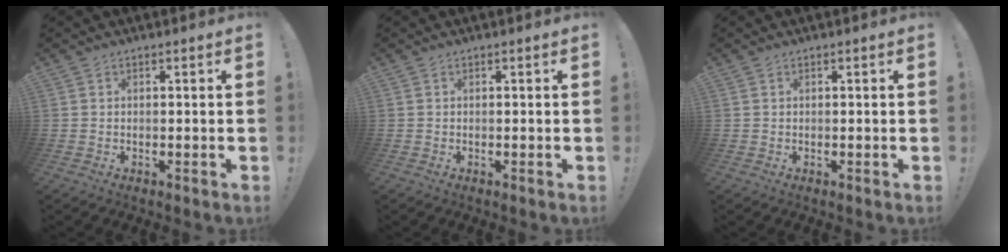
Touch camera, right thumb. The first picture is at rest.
{"total": 0.0}
{"total": 0.0}